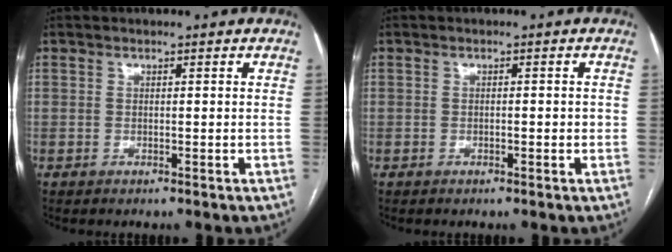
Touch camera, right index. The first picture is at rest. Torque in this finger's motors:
{"motor_torque": [0.05, 0.25, -0.02, 0.00]}